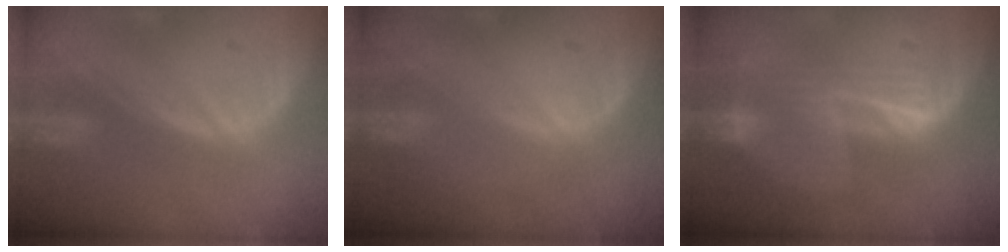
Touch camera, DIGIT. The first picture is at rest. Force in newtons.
{"total": 0.0}
{"total": 6.9, "press": 6.5, "slide": 2.3}